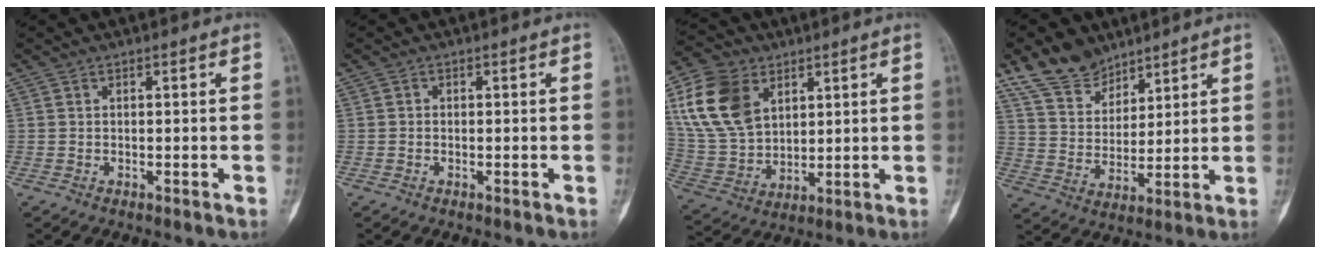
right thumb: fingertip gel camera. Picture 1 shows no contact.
{"total": 0.5, "force": [-0.2, 0.5, 0.1], "torque": [0.007, 0.003, -0.006]}
{"total": 16.3, "force": [6.4, 11.2, 10.0], "torque": [-0.183, -0.014, 0.133]}
{"total": 10.7, "force": [8.2, 6.1, 3.3], "torque": [-0.036, -0.042, 0.162]}